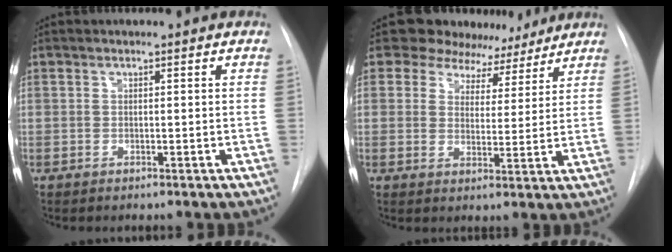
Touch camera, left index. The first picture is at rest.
{"total": 8.8, "force": [7.3, 4.8, 0.7], "torque": [0.007, 0.000, 0.090]}